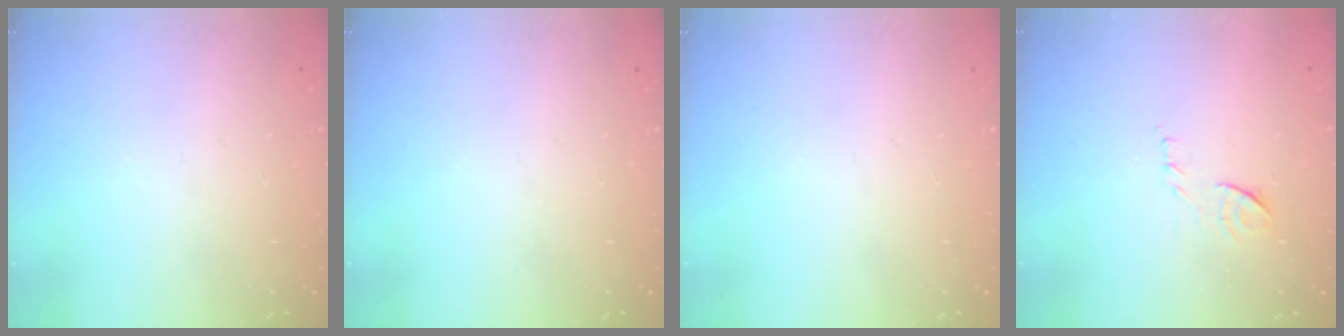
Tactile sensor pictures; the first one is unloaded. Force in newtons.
{"total": 0.0}
{"total": 0.0}
{"total": 7.8, "press": 7.7, "slide": 0.7}